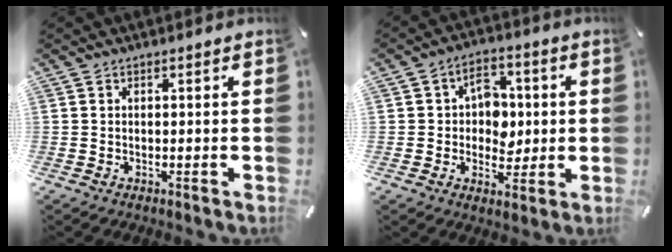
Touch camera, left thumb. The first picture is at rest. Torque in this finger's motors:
{"motor_torque": [0.12, 0.06, 0.12, 0.17, 0.01]}